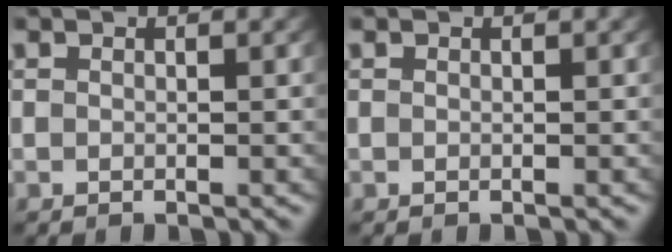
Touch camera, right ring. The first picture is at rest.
{"total": 0.0}